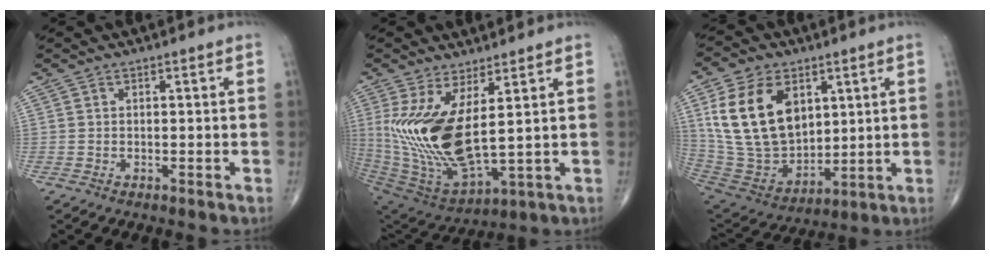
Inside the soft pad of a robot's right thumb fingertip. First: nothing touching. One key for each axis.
{"total": 18.1, "fx": 3.7, "fy": 7.1, "fz": 16.2, "tx": -0.342, "ty": -0.044, "tz": 0.089}
{"total": 20.1, "fx": 6.7, "fy": 13.2, "fz": 13.7, "tx": -0.238, "ty": -0.026, "tz": 0.144}